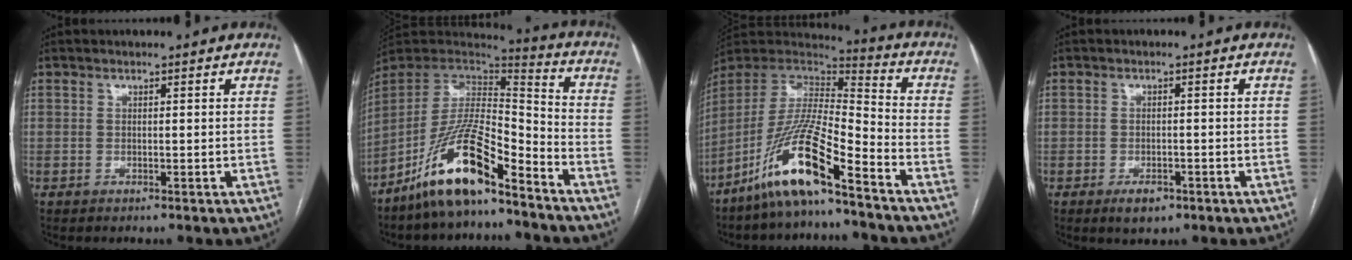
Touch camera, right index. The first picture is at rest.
{"total": 15.3, "force": [-10.8, 2.8, 10.5], "torque": [-0.202, 0.005, -0.197]}
{"total": 15.4, "force": [-10.3, 1.3, 11.3], "torque": [-0.230, -0.010, -0.194]}
{"total": 3.1, "force": [-1.9, 1.7, 1.9], "torque": [-0.030, -0.001, -0.022]}